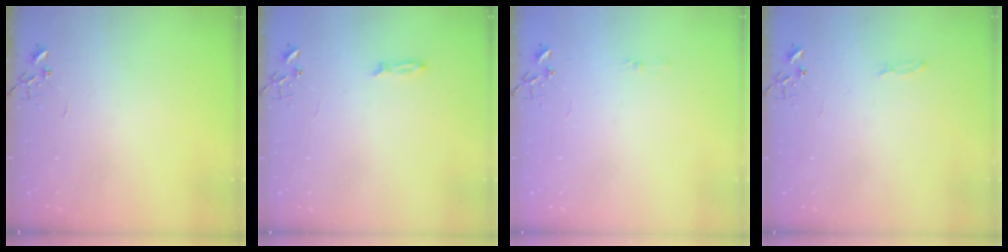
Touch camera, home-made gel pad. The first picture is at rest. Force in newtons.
{"total": 3.4, "press": 3.3, "slide": 0.5}
{"total": 3.3, "press": 3.2, "slide": 0.4}
{"total": 3.3, "press": 3.3, "slide": 0.4}